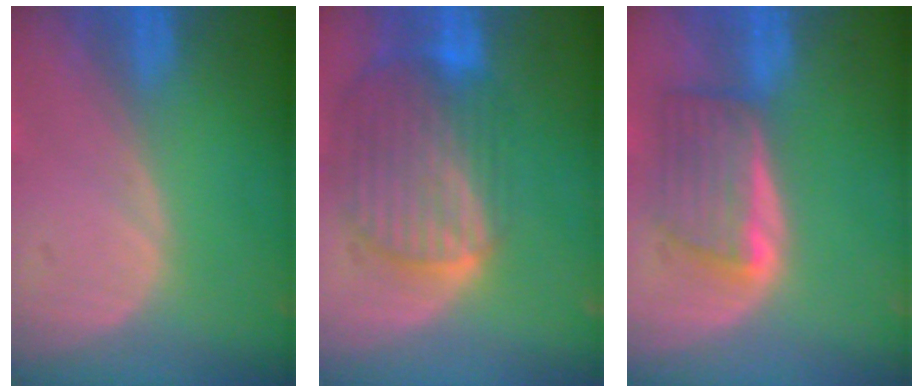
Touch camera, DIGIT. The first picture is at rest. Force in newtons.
{"total": 10.4, "press": 8.7, "slide": 5.6}
{"total": 5.7, "press": 5.6, "slide": 1.1}